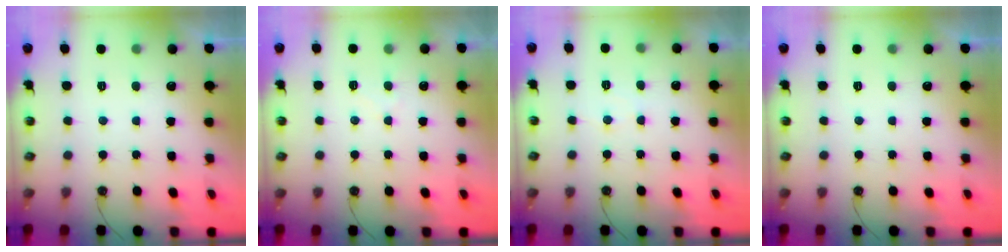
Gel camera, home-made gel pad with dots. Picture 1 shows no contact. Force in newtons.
{"total": 4.2, "press": 4.2, "slide": 0.4}
{"total": 4.7, "press": 4.7, "slide": 0.6}
{"total": 0.0}